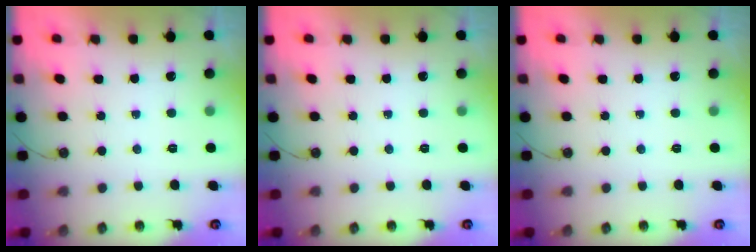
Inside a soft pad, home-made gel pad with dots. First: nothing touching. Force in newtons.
{"total": 0.0}
{"total": 0.0}